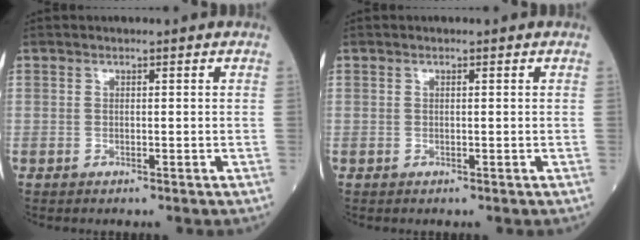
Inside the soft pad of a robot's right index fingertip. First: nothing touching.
{"total": 0.0}